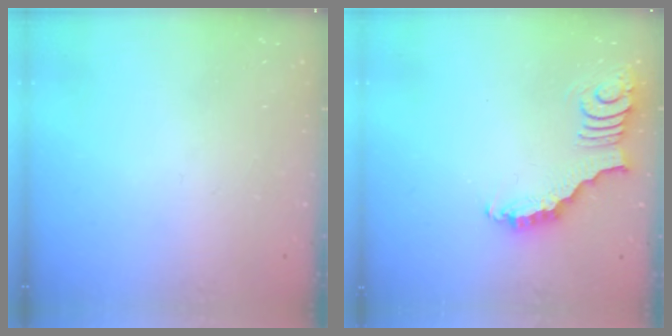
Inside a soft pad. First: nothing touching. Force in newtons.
{"total": 3.4, "press": 3.4, "slide": 0.6}